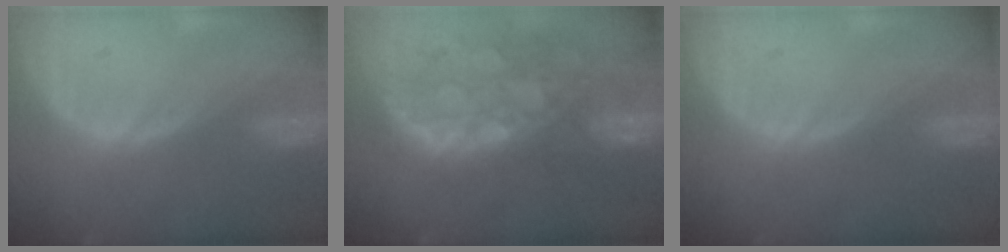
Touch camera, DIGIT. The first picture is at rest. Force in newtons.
{"total": 11.1, "press": 9.7, "slide": 5.5}
{"total": 0.0}